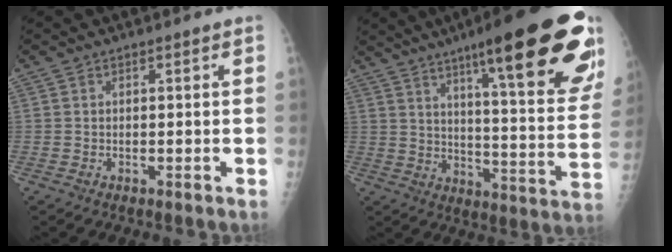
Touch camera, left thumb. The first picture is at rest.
{"total": 28.8, "force": [16.9, 5.2, 22.7], "torque": [-0.266, -0.054, 0.240]}